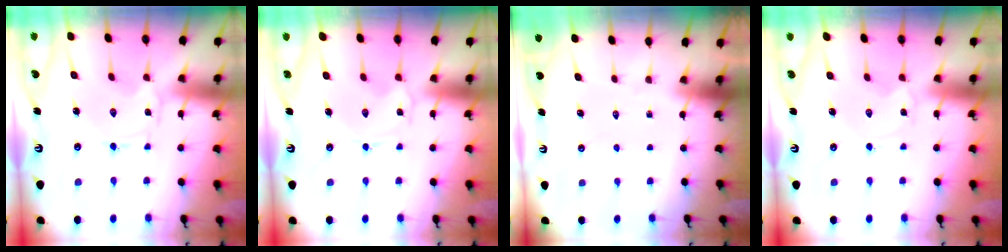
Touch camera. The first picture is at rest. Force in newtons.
{"total": 0.0}
{"total": 0.0}
{"total": 1.6, "press": 1.6, "slide": 0.3}